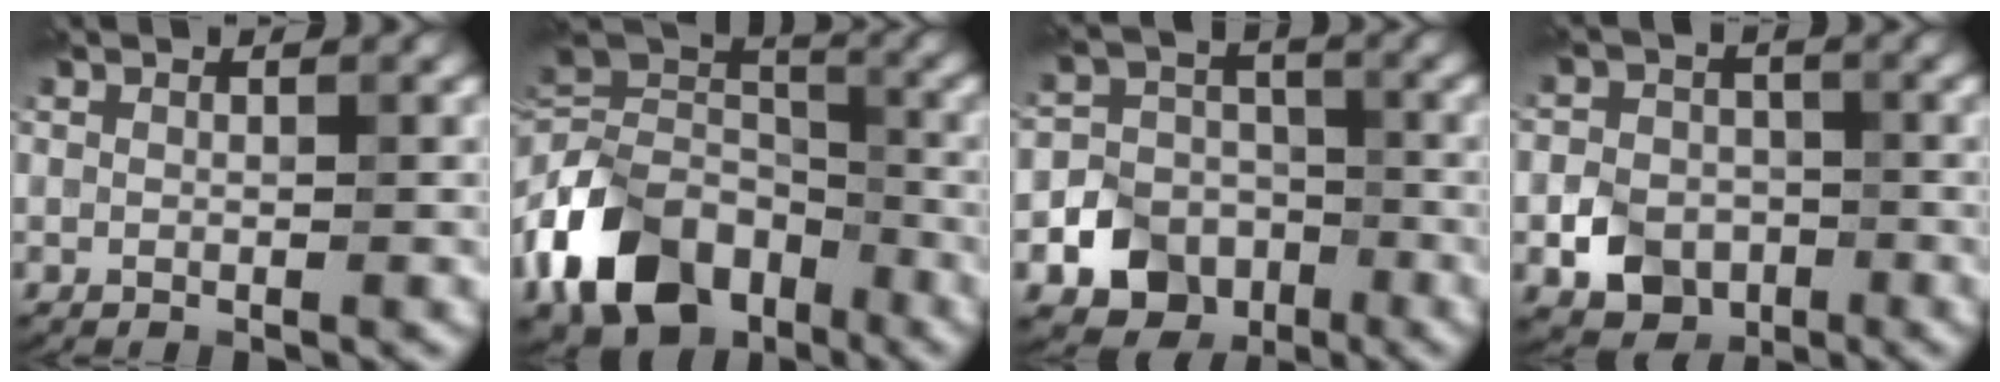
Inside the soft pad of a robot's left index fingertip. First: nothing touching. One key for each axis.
{"total": 12.3, "fx": -5.6, "fy": 8.4, "fz": 7.1, "tx": -0.160, "ty": 0.010, "tz": -0.122}
{"total": 9.3, "fx": -4.6, "fy": 7.6, "fz": 2.7, "tx": -0.023, "ty": -0.025, "tz": -0.093}
{"total": 4.9, "fx": -2.0, "fy": 3.9, "fz": 2.3, "tx": -0.033, "ty": -0.003, "tz": -0.043}